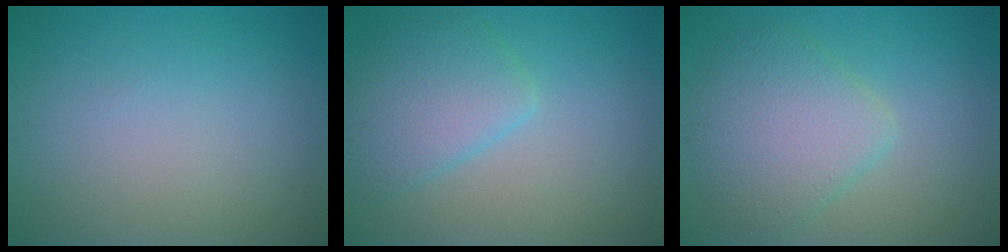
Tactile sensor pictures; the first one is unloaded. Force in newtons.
{"total": 4.3, "press": 4.3, "slide": 0.2}
{"total": 5.0, "press": 5.0, "slide": 0.2}